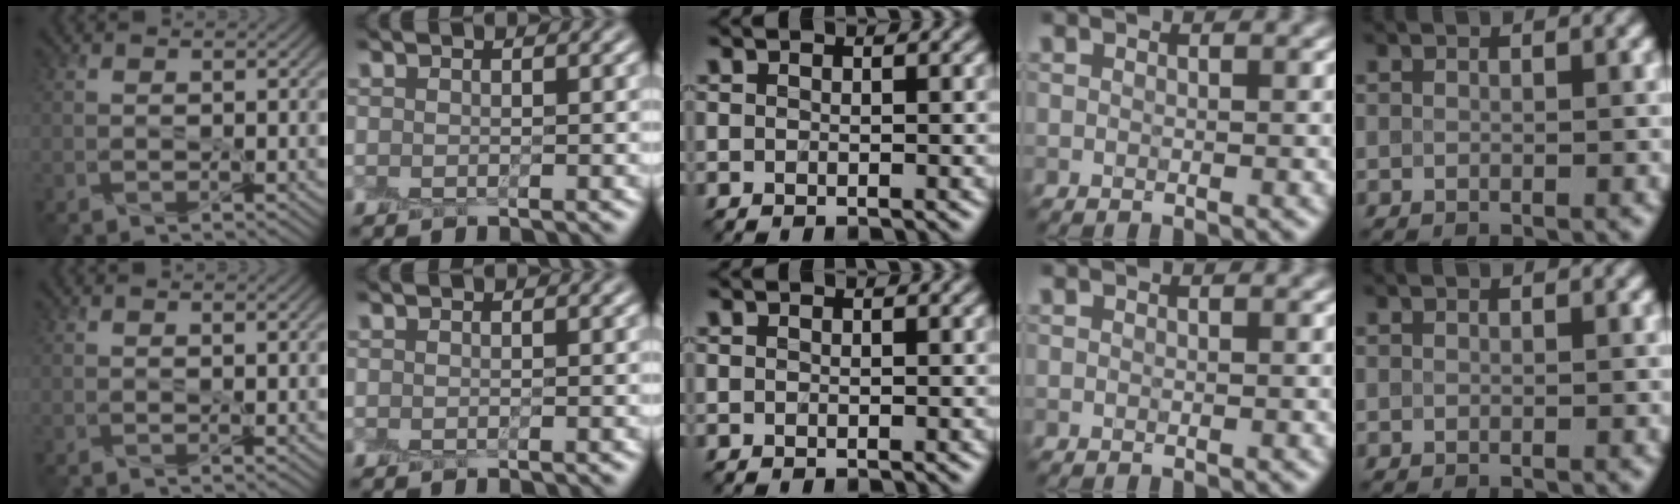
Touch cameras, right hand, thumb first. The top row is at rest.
{"thumb": {"total": 0.8, "force": [0.7, -0.1, 0.2], "torque": [-0.005, -0.001, 0.018]}}